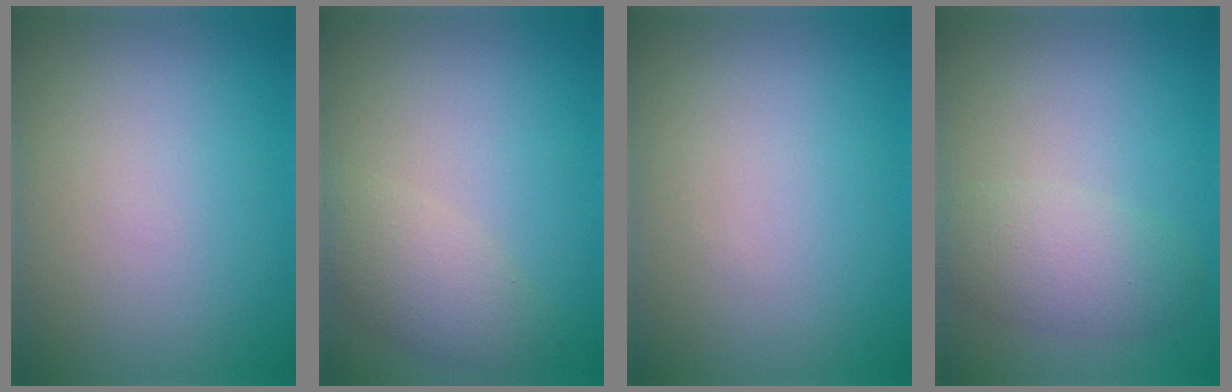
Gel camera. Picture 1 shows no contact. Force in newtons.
{"total": 3.3, "press": 3.2, "slide": 0.2}
{"total": 0.0}
{"total": 3.5, "press": 3.5, "slide": 0.2}